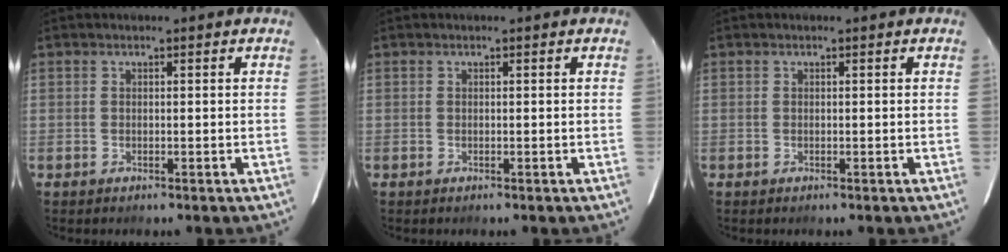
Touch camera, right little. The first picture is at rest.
{"total": 0.0}
{"total": 0.0}